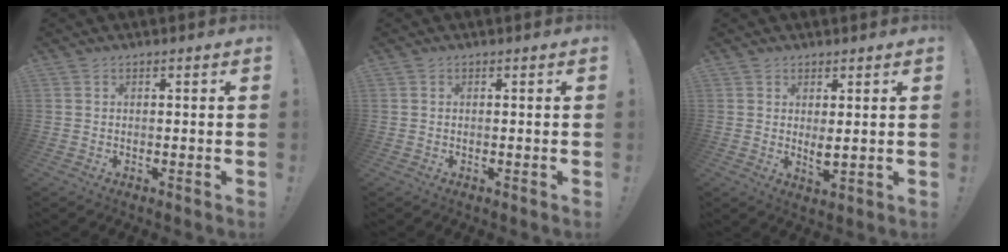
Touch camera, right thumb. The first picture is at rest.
{"total": 0.0}
{"total": 3.3, "force": [1.3, 1.1, 2.9], "torque": [-0.036, -0.018, 0.023]}